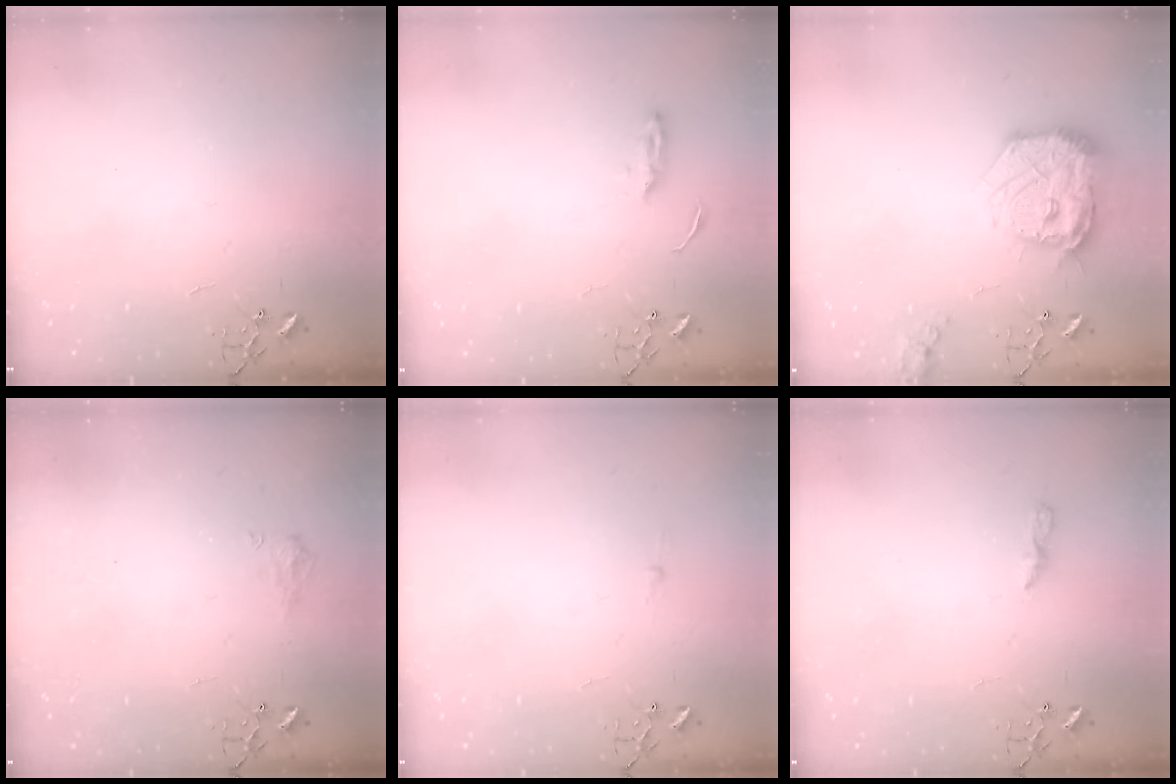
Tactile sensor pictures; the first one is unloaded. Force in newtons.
{"total": 3.1, "press": 3.0, "slide": 0.4}
{"total": 19.7, "press": 19.6, "slide": 1.8}
{"total": 8.7, "press": 8.6, "slide": 0.6}
{"total": 2.8, "press": 2.8, "slide": 0.3}
{"total": 5.1, "press": 5.0, "slide": 0.4}